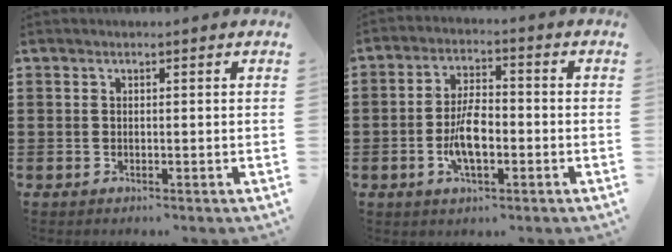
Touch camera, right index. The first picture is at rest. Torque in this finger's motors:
{"motor_torque": [1.89, 0.25, 0.73, 0.18]}